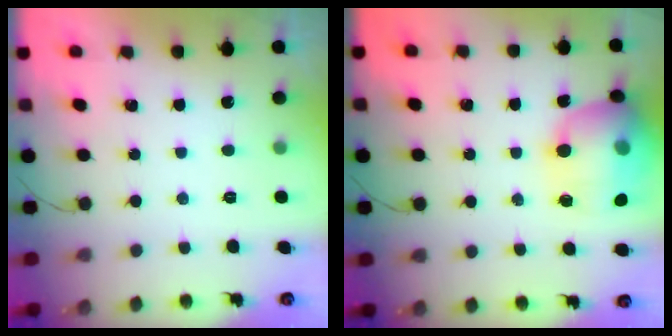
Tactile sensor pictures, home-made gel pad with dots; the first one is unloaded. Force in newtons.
{"total": 19.5, "press": 19.4, "slide": 2.4}